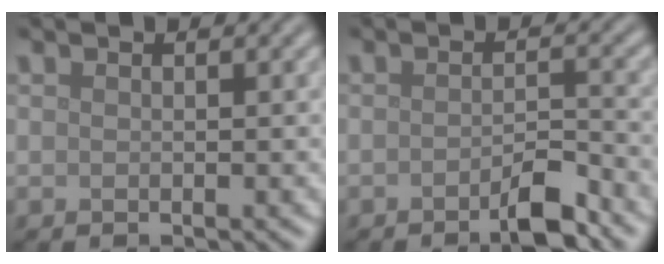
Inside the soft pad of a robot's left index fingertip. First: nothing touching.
{"total": 3.0, "force": [-2.0, 0.5, 2.2], "torque": [-0.035, 0.003, -0.038]}